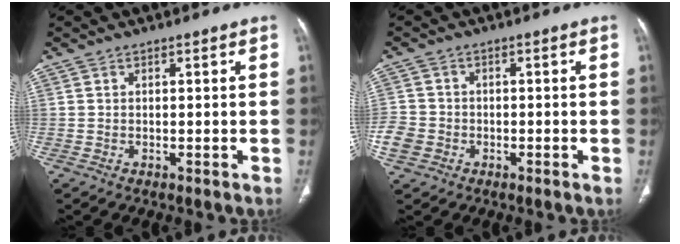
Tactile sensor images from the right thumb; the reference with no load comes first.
{"total": 5.1, "force": [-1.8, 4.5, 1.6], "torque": [-0.033, 0.013, -0.035]}